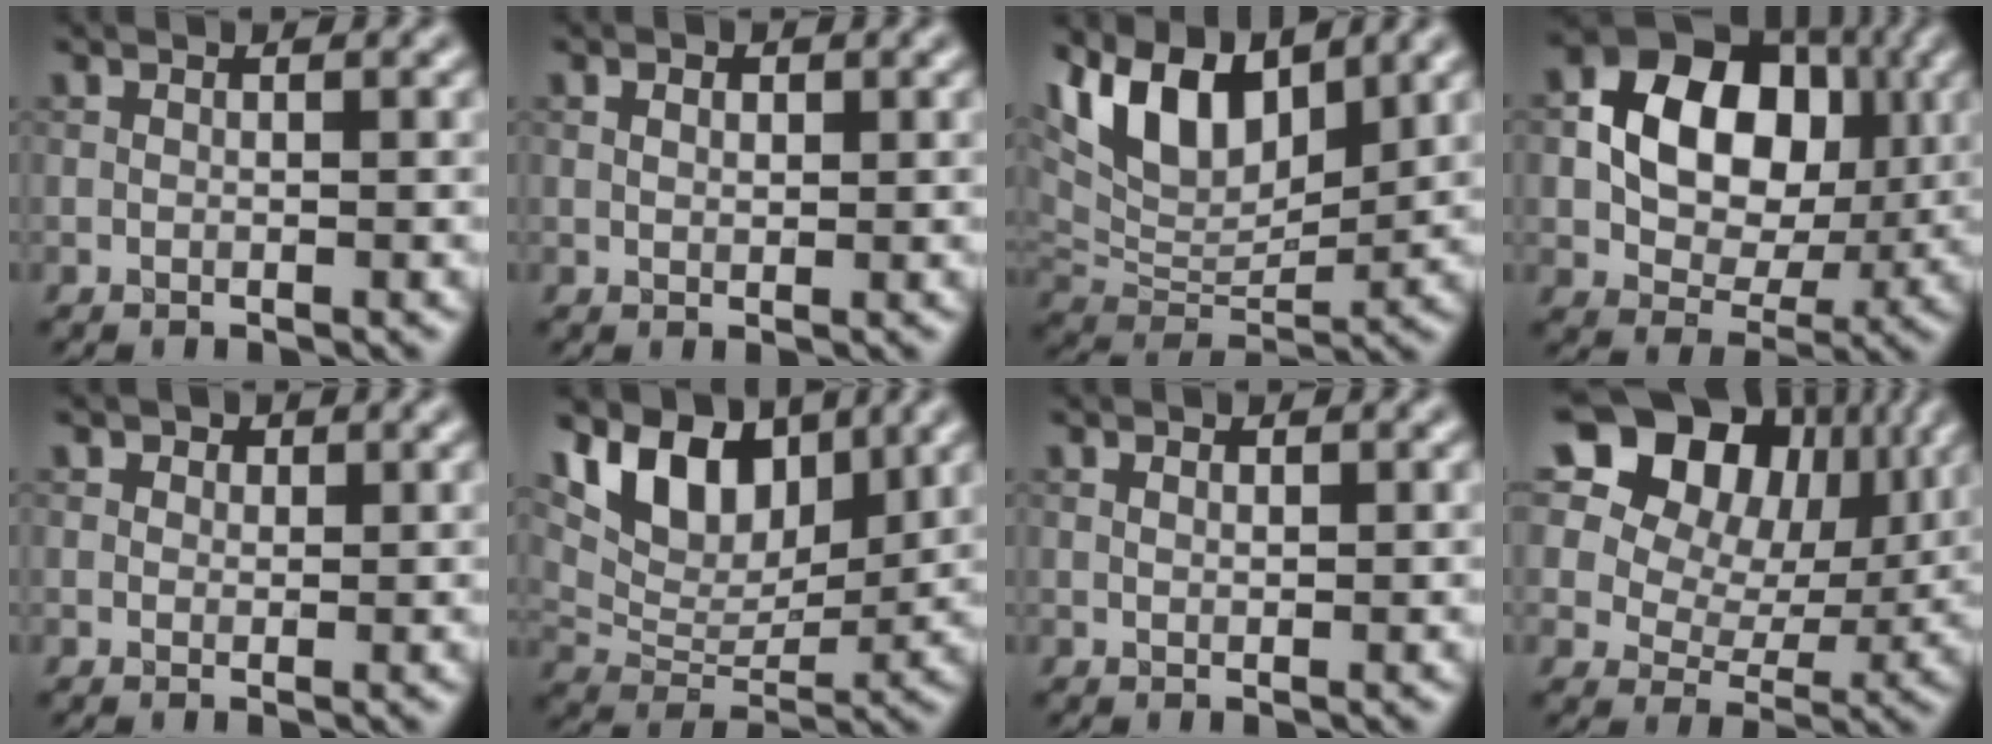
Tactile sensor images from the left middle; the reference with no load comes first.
{"total": 0.9, "force": [0.4, 0.7, 0.5], "torque": [-0.008, -0.002, 0.007]}
{"total": 9.6, "force": [5.6, 4.4, 6.4], "torque": [-0.129, 0.009, 0.101]}
{"total": 11.1, "force": [1.6, 8.2, 7.2], "torque": [-0.112, 0.013, 0.012]}
{"total": 1.5, "force": [0.9, 1.1, 0.5], "torque": [-0.005, -0.002, 0.003]}
{"total": 7.6, "force": [4.0, 4.4, 4.7], "torque": [-0.079, -0.006, 0.068]}
{"total": 0.6, "force": [0.3, 0.4, 0.3], "torque": [-0.007, 0.000, 0.005]}
{"total": 16.1, "force": [7.9, 11.5, 8.1], "torque": [-0.195, 0.061, 0.143]}